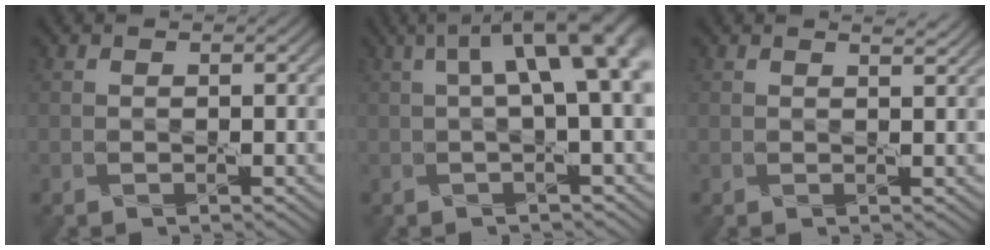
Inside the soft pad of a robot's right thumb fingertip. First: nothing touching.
{"total": 9.8, "force": [2.0, 2.8, 9.1], "torque": [-0.126, 0.025, 0.029]}
{"total": 1.3, "force": [1.2, 0.1, 0.6], "torque": [-0.011, -0.004, 0.014]}